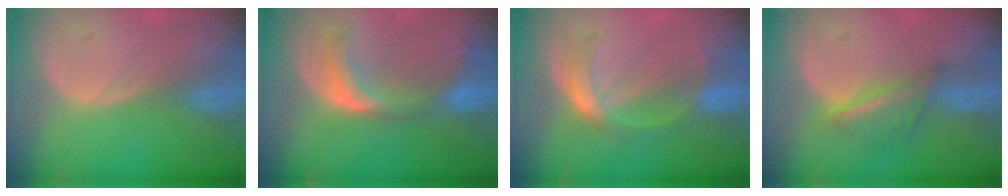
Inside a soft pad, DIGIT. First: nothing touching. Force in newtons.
{"total": 7.6, "press": 6.9, "slide": 3.2}
{"total": 5.9, "press": 5.1, "slide": 2.9}
{"total": 5.3, "press": 5.2, "slide": 1.1}